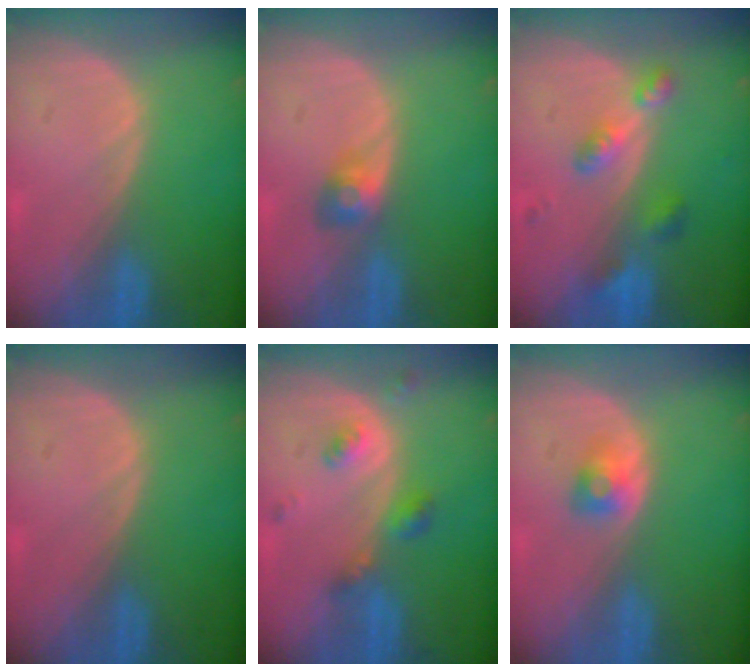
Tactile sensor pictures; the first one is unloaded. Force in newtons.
{"total": 3.0, "press": 2.6, "slide": 1.4}
{"total": 5.5, "press": 4.8, "slide": 2.6}
{"total": 0.0}
{"total": 4.9, "press": 4.3, "slide": 2.2}
{"total": 2.4, "press": 2.3, "slide": 0.8}